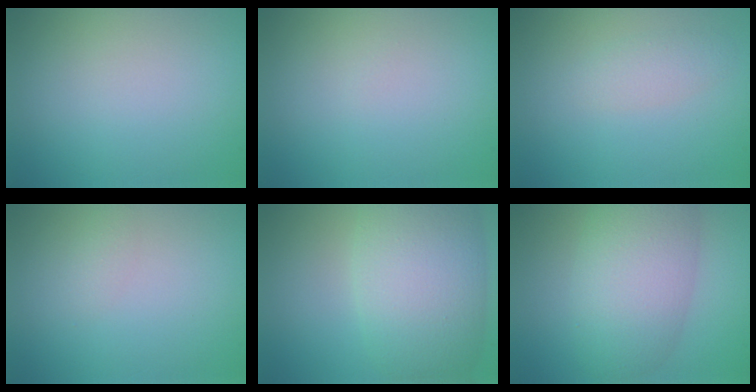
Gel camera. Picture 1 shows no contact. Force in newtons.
{"total": 0.0}
{"total": 1.4, "press": 1.4, "slide": 0.1}
{"total": 0.8, "press": 0.8, "slide": 0.0}
{"total": 9.3, "press": 9.3, "slide": 0.5}
{"total": 6.9, "press": 6.9, "slide": 0.0}